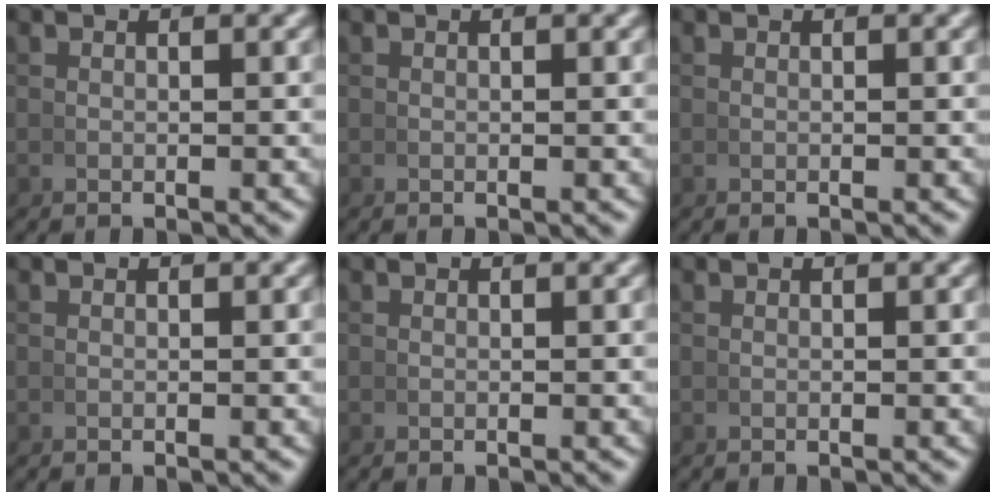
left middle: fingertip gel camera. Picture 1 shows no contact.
{"total": 0.0}
{"total": 0.0}
{"total": 0.0}
{"total": 0.0}
{"total": 0.0}